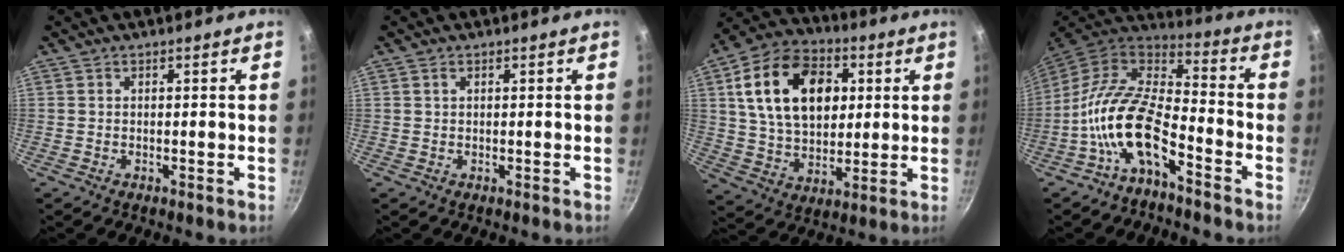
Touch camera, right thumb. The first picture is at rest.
{"total": 0.7, "force": [0.3, 0.5, 0.4], "torque": [-0.006, 0.001, 0.006]}
{"total": 20.4, "force": [5.2, 13.7, 14.2], "torque": [-0.219, 0.002, 0.083]}
{"total": 14.8, "force": [-6.6, 7.0, 11.3], "torque": [-0.207, 0.065, -0.139]}